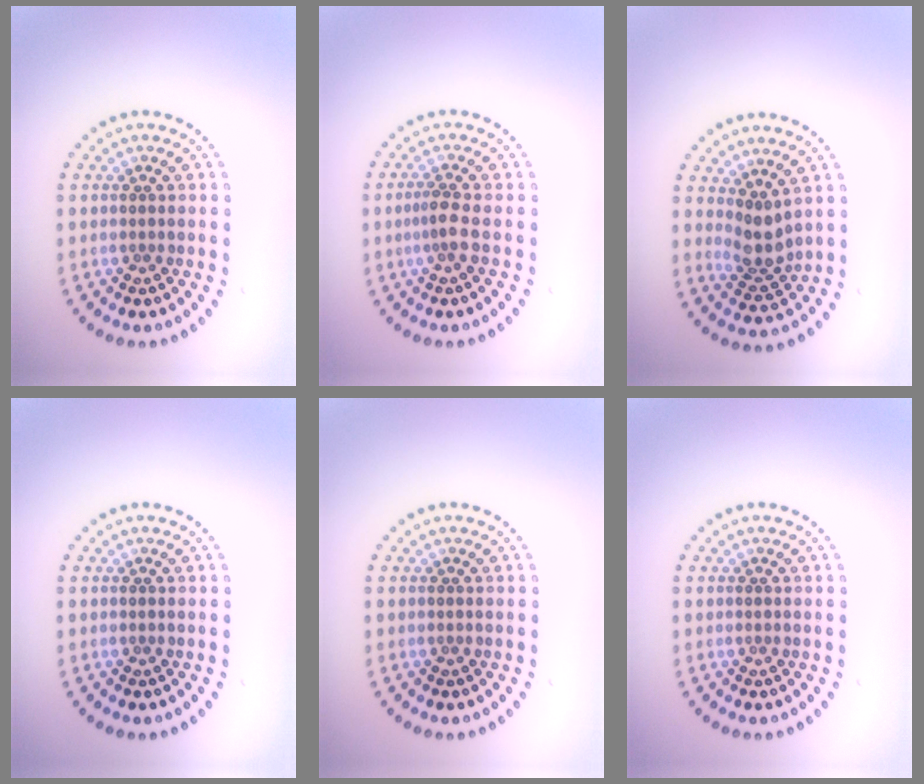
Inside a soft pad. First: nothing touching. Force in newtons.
{"total": 1.8, "press": 1.3, "slide": 1.3}
{"total": 2.7, "press": 2.1, "slide": 1.8}
{"total": 0.0}
{"total": 0.0}
{"total": 0.0}